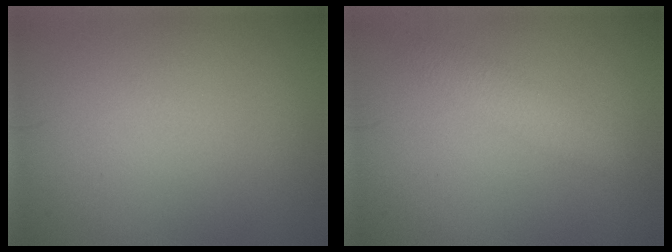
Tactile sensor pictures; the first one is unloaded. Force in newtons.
{"total": 2.1, "press": 2.1, "slide": 0.1}